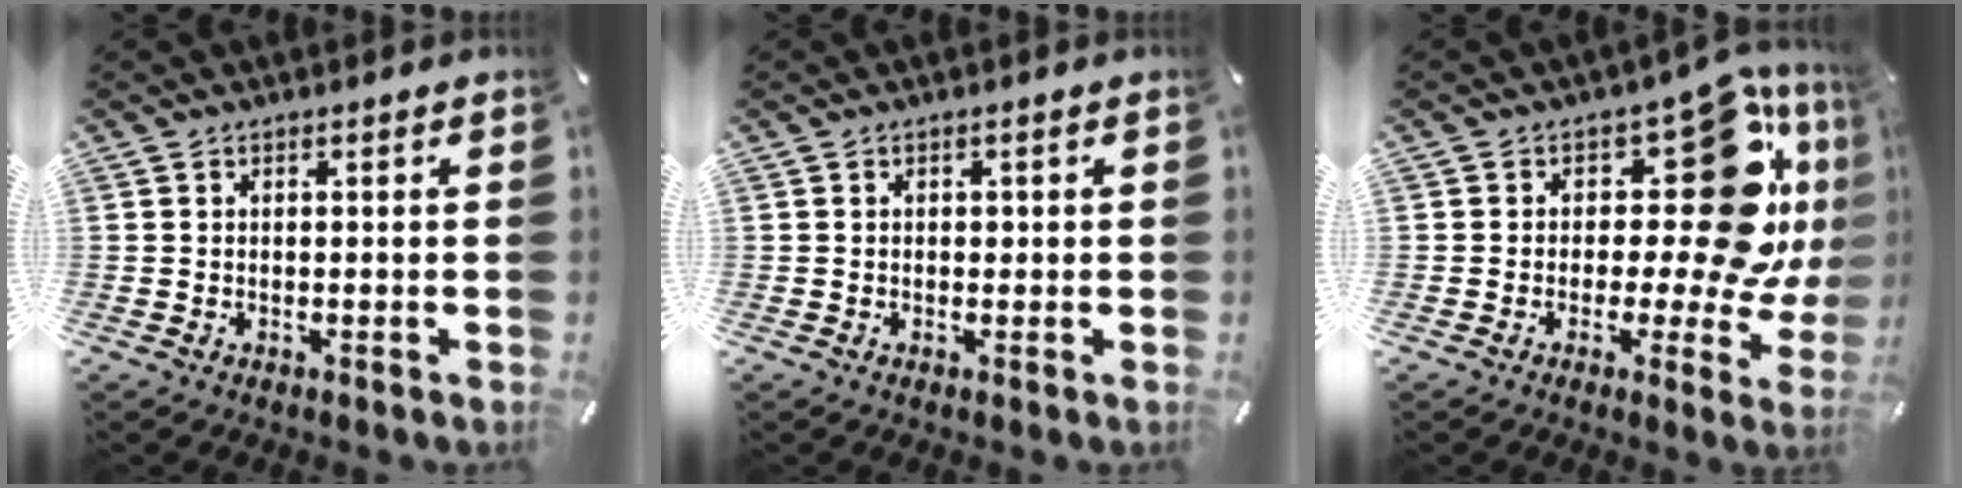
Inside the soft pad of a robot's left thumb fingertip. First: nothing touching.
{"total": 0.9, "force": [0.0, 0.8, 0.3], "torque": [-0.007, 0.005, -0.003]}
{"total": 22.6, "force": [6.0, 11.2, 18.7], "torque": [-0.247, -0.050, 0.102]}